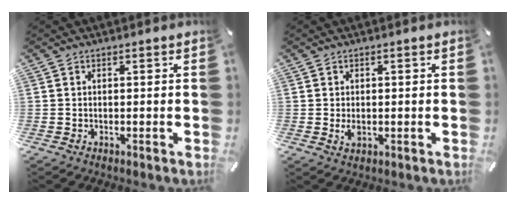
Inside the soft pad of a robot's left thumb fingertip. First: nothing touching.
{"total": 2.1, "force": [-0.3, 1.3, 1.7], "torque": [-0.039, -0.002, -0.006]}